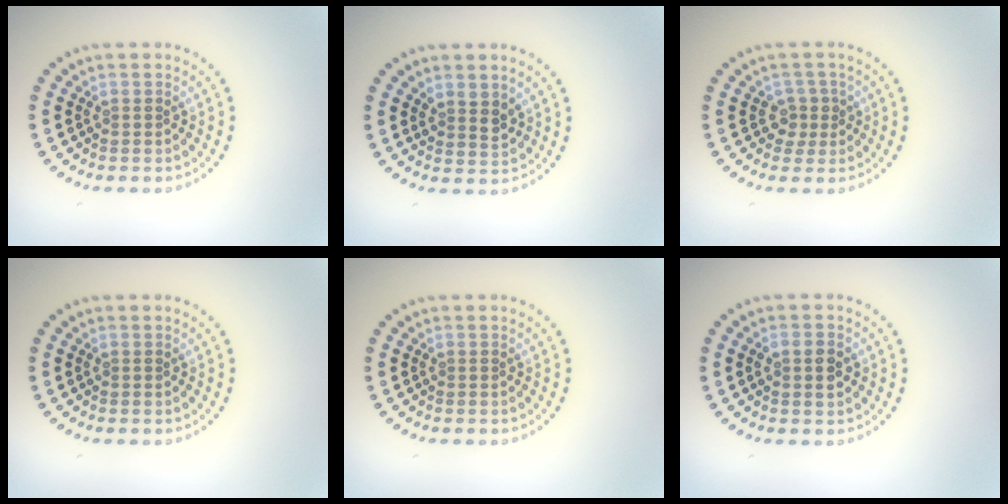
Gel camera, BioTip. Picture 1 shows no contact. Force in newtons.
{"total": 1.8, "press": 1.6, "slide": 1.0}
{"total": 1.9, "press": 1.5, "slide": 1.1}
{"total": 0.0}
{"total": 0.0}
{"total": 2.0, "press": 2.0, "slide": 0.2}